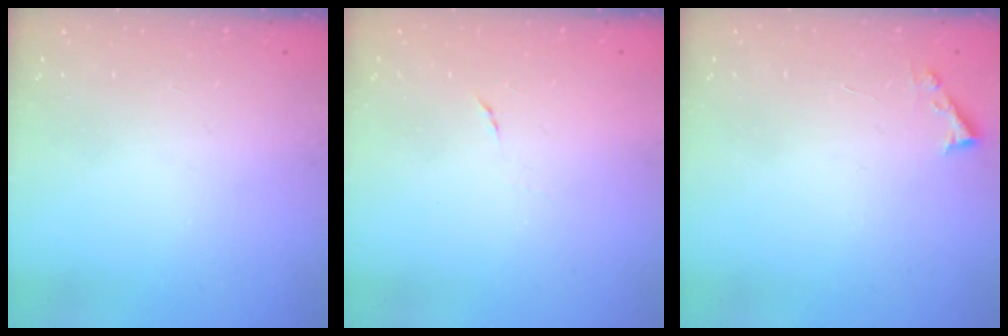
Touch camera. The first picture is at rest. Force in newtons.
{"total": 3.9, "press": 3.5, "slide": 1.6}
{"total": 3.6, "press": 3.6, "slide": 0.5}